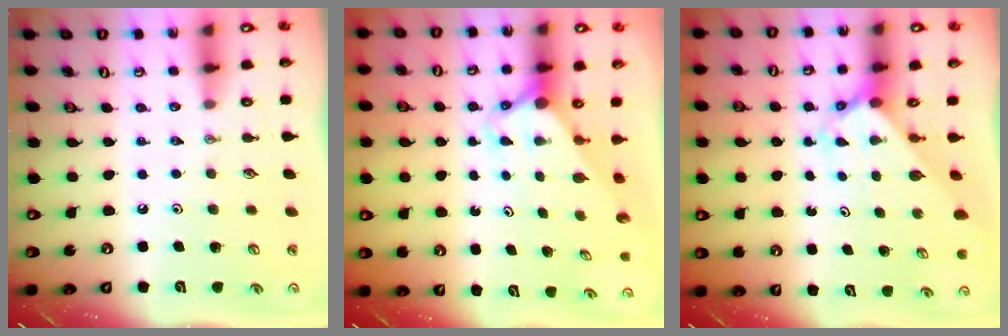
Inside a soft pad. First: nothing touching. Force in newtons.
{"total": 3.1, "press": 3.1, "slide": 0.3}
{"total": 2.5, "press": 2.5, "slide": 0.2}